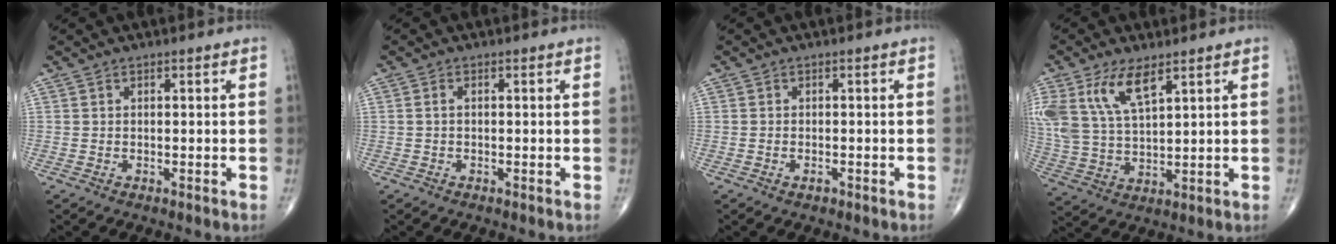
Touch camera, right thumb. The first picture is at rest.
{"total": 0.7, "force": [-0.1, 0.4, 0.6], "torque": [-0.013, 0.000, -0.004]}
{"total": 1.0, "force": [-0.6, 0.5, 0.6], "torque": [-0.010, 0.003, -0.008]}
{"total": 12.4, "force": [6.4, 5.4, 9.1], "torque": [-0.189, -0.015, 0.134]}